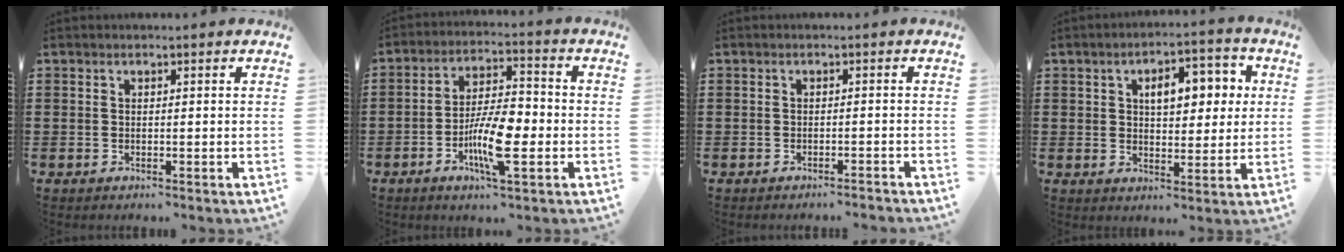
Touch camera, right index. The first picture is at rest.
{"total": 9.2, "force": [-3.0, 2.8, 8.2], "torque": [-0.160, -0.003, -0.056]}
{"total": 1.1, "force": [-1.1, -0.2, 0.2], "torque": [-0.005, 0.001, -0.022]}
{"total": 7.3, "force": [2.0, 3.9, 5.9], "torque": [-0.085, -0.002, 0.022]}